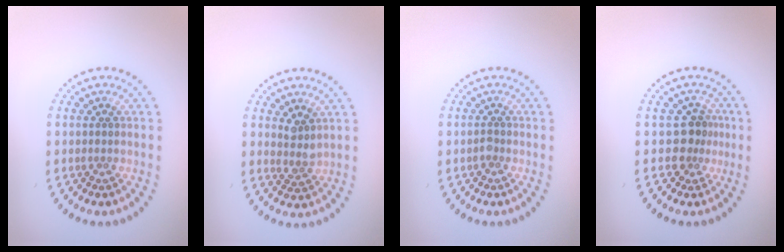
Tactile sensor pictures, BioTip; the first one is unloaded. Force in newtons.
{"total": 1.8, "press": 1.3, "slide": 1.3}
{"total": 0.7, "press": 0.5, "slide": 0.4}
{"total": 2.3, "press": 1.8, "slide": 1.5}